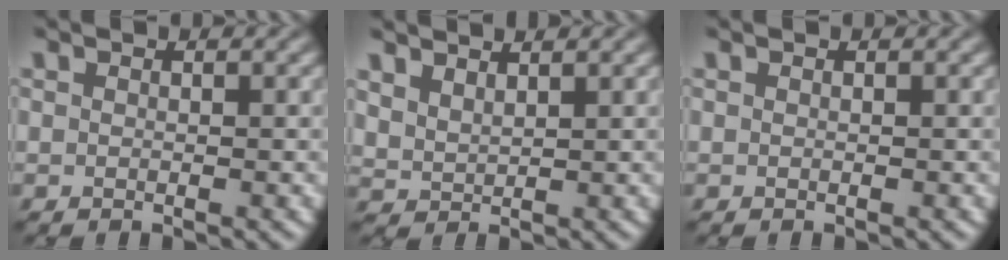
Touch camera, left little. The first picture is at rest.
{"total": 2.0, "force": [1.7, 0.6, 0.8], "torque": [-0.021, 0.005, 0.038]}
{"total": 0.0}